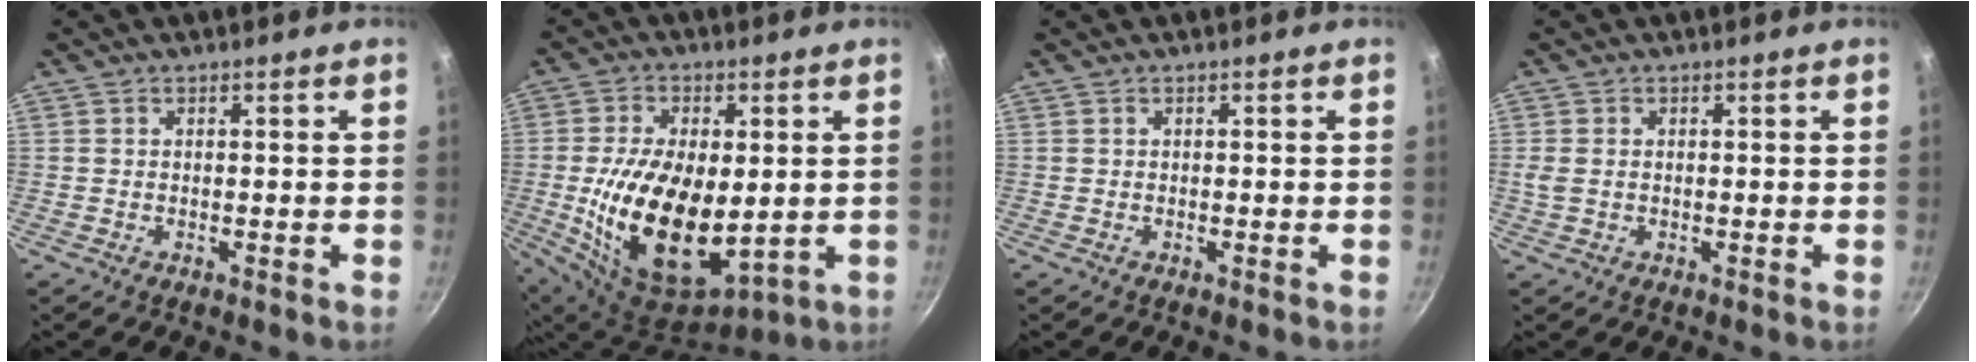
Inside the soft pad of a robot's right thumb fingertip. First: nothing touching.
{"total": 19.7, "force": [-0.7, 11.0, 16.3], "torque": [-0.294, -0.017, 0.003]}
{"total": 0.0}
{"total": 2.2, "force": [0.0, 1.6, 1.5], "torque": [-0.030, -0.001, 0.001]}